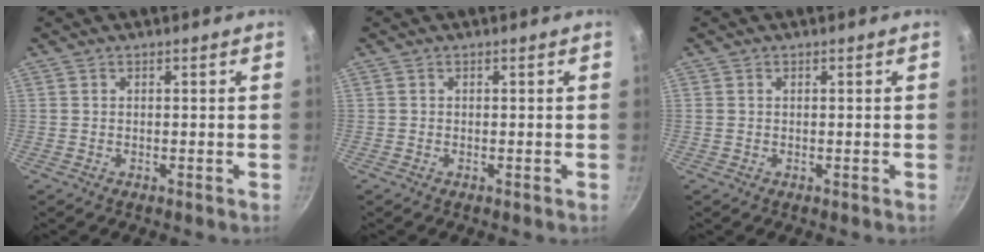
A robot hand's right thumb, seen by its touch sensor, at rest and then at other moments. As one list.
[{"total": 0.0}, {"total": 0.6, "force": [0.1, 0.5, 0.3], "torque": [-0.005, 0.003, 0.000]}]